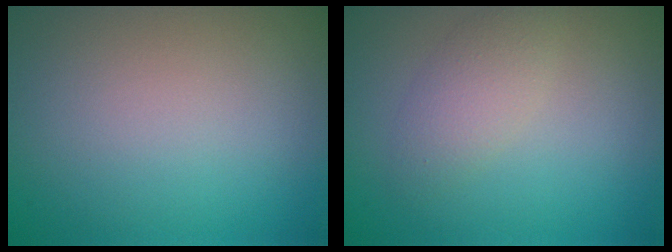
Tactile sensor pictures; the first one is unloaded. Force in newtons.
{"total": 2.4, "press": 2.4, "slide": 0.0}